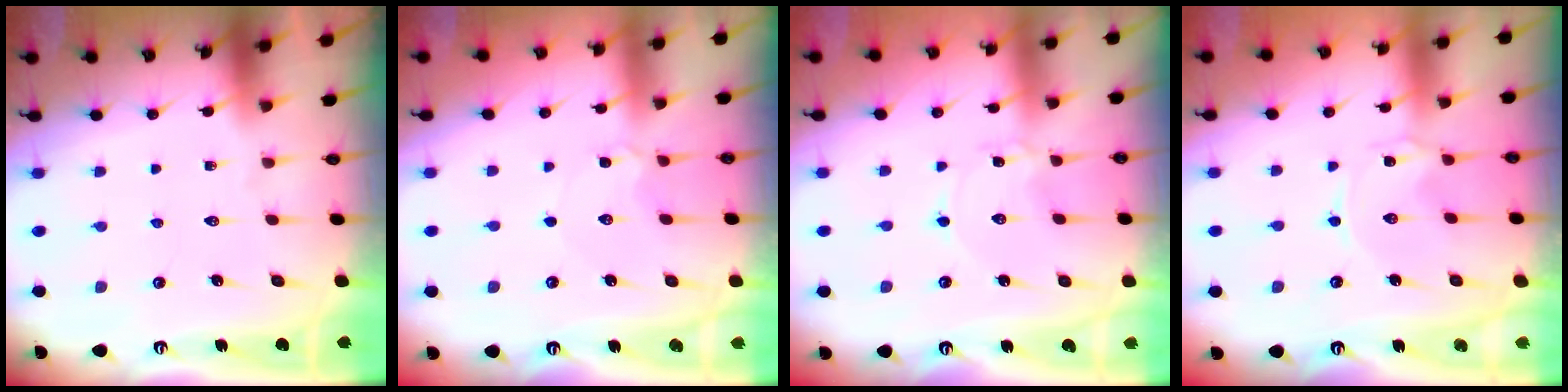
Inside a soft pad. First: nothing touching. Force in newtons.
{"total": 2.6, "press": 2.6, "slide": 0.3}
{"total": 0.8, "press": 0.8, "slide": 0.1}
{"total": 0.0}